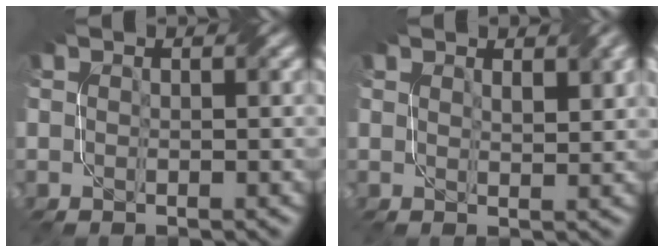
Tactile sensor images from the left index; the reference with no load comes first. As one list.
[{"total": 2.3, "force": [1.4, 0.6, 1.7], "torque": [-0.024, -0.004, 0.027]}]